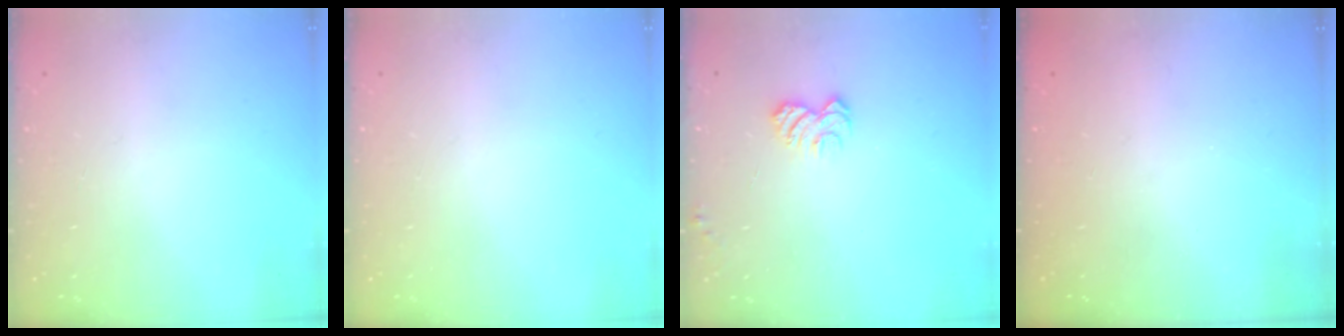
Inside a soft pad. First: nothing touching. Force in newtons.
{"total": 0.0}
{"total": 5.5, "press": 5.4, "slide": 0.5}
{"total": 2.3, "press": 2.2, "slide": 0.8}